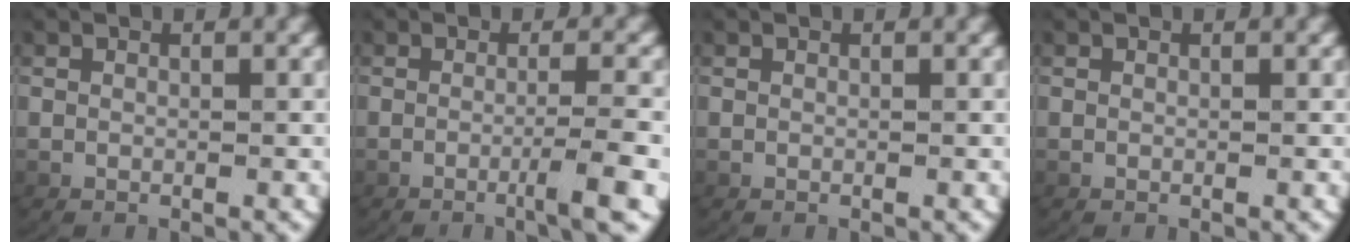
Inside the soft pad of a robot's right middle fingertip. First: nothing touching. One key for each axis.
{"total": 3.5, "fx": -1.3, "fy": 0.0, "fz": 3.3, "tx": -0.049, "ty": 0.004, "tz": -0.022}
{"total": 0.0}
{"total": 0.0}